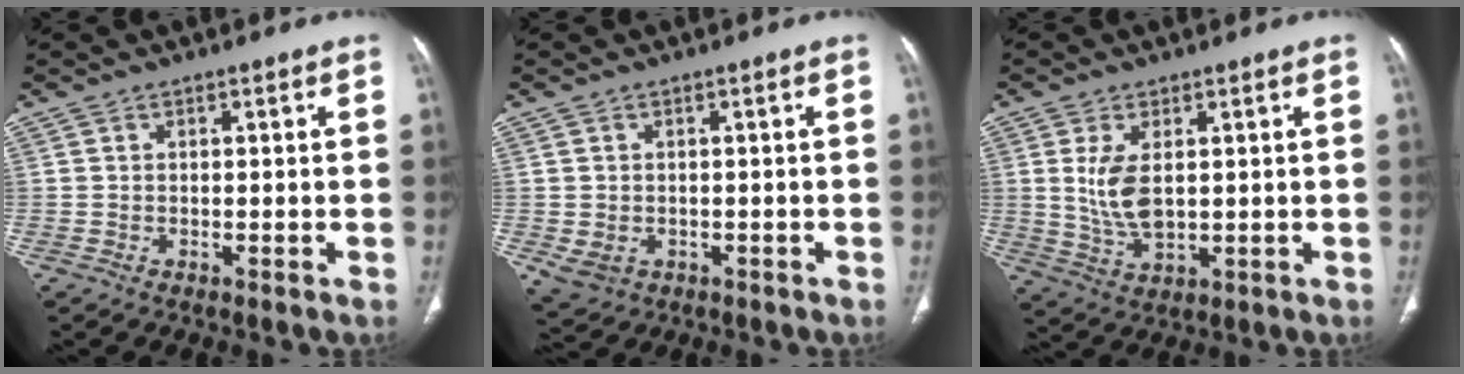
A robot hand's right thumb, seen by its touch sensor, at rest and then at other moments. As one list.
[{"total": 3.8, "force": [-0.8, 3.2, 1.9], "torque": [-0.040, 0.000, 0.003]}, {"total": 7.5, "force": [1.3, 3.8, 6.3], "torque": [-0.123, -0.014, 0.037]}]